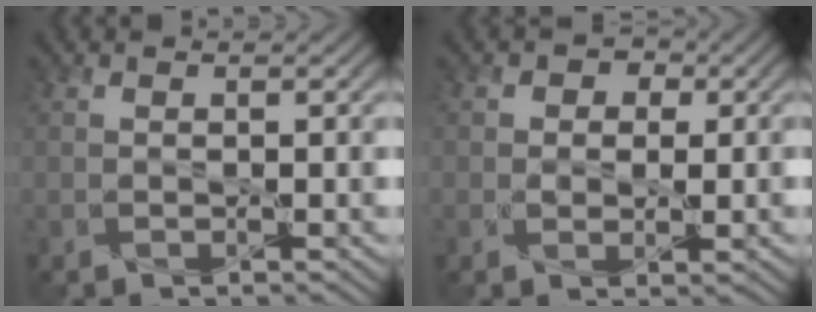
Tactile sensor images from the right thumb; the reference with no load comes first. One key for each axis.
{"total": 4.0, "fx": 1.0, "fy": 3.2, "fz": 2.1, "tx": -0.026, "ty": -0.001, "tz": 0.006}